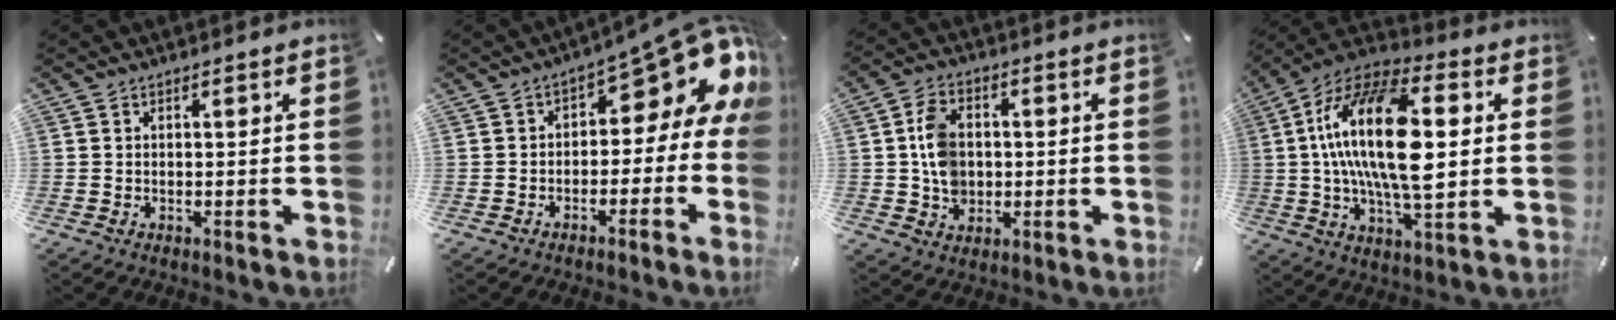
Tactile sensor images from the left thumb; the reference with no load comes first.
{"total": 12.1, "force": [6.2, 5.5, 8.8], "torque": [-0.110, -0.054, 0.099]}
{"total": 8.2, "force": [0.1, 6.7, 4.7], "torque": [-0.090, 0.009, 0.005]}
{"total": 22.7, "force": [2.9, 10.2, 20.1], "torque": [-0.409, -0.010, 0.037]}